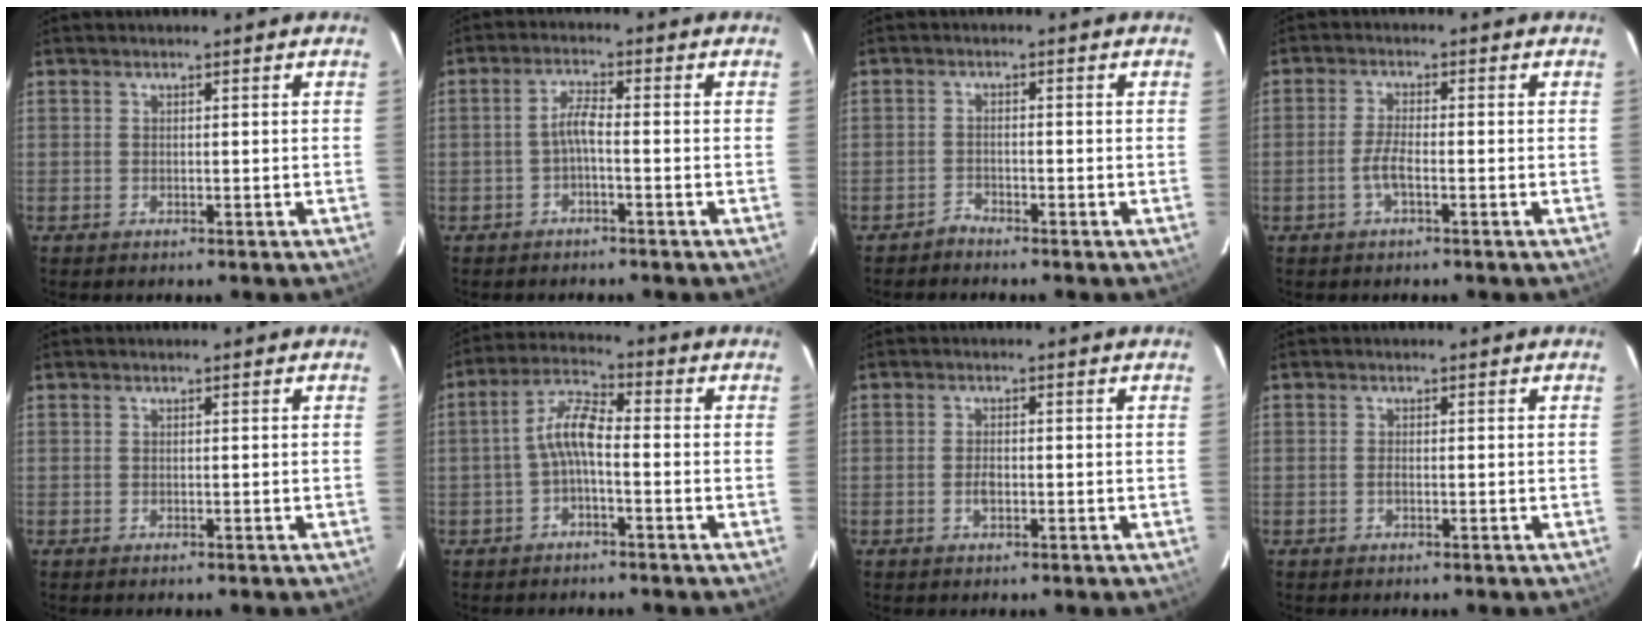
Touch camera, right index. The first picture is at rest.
{"total": 2.8, "force": [-1.3, 0.3, 2.5], "torque": [-0.055, 0.008, -0.026]}
{"total": 1.5, "force": [-1.5, 0.3, -0.2], "torque": [0.004, 0.004, -0.031]}
{"total": 3.4, "force": [-1.5, 0.6, 3.1], "torque": [-0.068, 0.000, -0.029]}
{"total": 0.0}
{"total": 5.9, "force": [-1.7, 1.7, 5.3], "torque": [-0.117, 0.019, -0.036]}
{"total": 2.2, "force": [-0.6, 1.1, 1.7], "torque": [-0.034, 0.001, -0.012]}
{"total": 0.8, "force": [-0.3, 0.2, 0.7], "torque": [-0.015, 0.001, -0.007]}